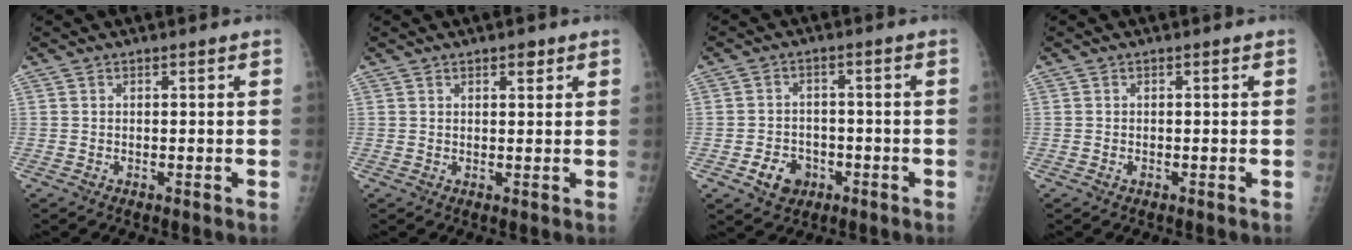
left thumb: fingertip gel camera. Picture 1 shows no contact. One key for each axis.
{"total": 2.0, "fx": 1.2, "fy": 0.9, "fz": 1.2, "tx": -0.010, "ty": -0.005, "tz": 0.017}
{"total": 5.8, "fx": -2.6, "fy": 4.6, "fz": 2.4, "tx": -0.019, "ty": 0.017, "tz": -0.037}
{"total": 0.6, "fx": -0.3, "fy": 0.4, "fz": 0.4, "tx": -0.007, "ty": 0.004, "tz": -0.004}